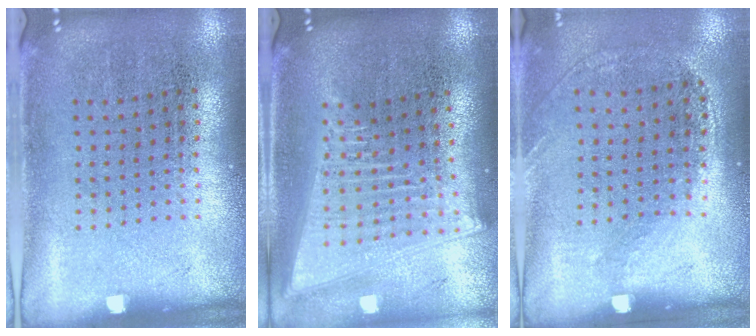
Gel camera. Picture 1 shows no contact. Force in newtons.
{"total": 2.1, "press": 1.8, "slide": 1.1}
{"total": 1.2, "press": 0.9, "slide": 0.9}